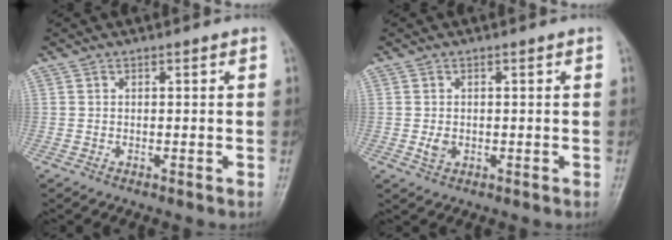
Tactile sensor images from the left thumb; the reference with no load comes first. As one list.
[{"total": 1.9, "force": [-0.2, 1.5, 1.1], "torque": [-0.015, -0.001, 0.000]}]